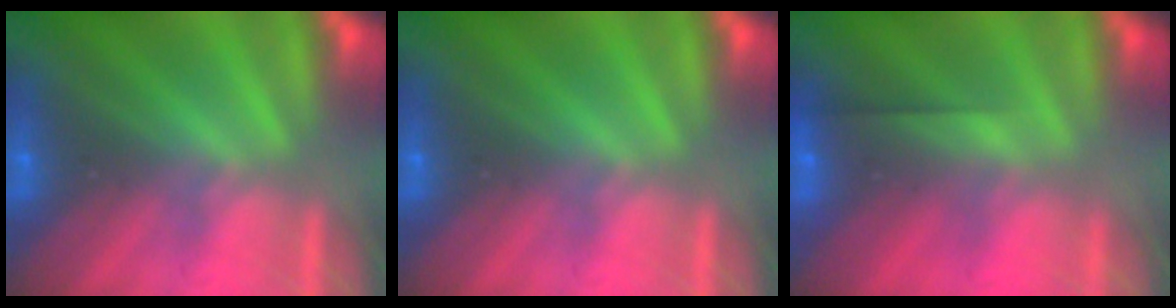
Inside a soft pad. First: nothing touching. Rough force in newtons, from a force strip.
{"total": 0.0}
{"total": 2.5}